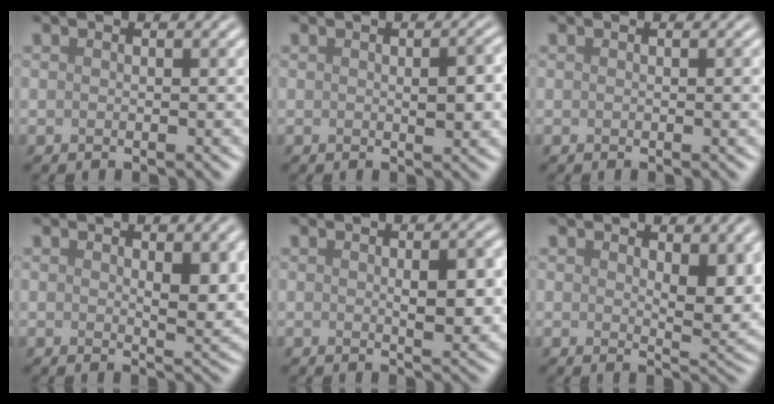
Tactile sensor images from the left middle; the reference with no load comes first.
{"total": 2.6, "force": [0.1, 0.8, 2.4], "torque": [-0.035, -0.001, 0.002]}
{"total": 0.6, "force": [0.0, 0.1, 0.6], "torque": [-0.007, 0.000, 0.000]}
{"total": 3.3, "force": [0.9, 1.1, 3.0], "torque": [-0.039, -0.007, 0.017]}
{"total": 3.9, "force": [0.2, 1.2, 3.7], "torque": [-0.055, -0.001, 0.006]}
{"total": 4.5, "force": [1.5, 1.9, 3.8], "torque": [-0.052, -0.008, 0.030]}